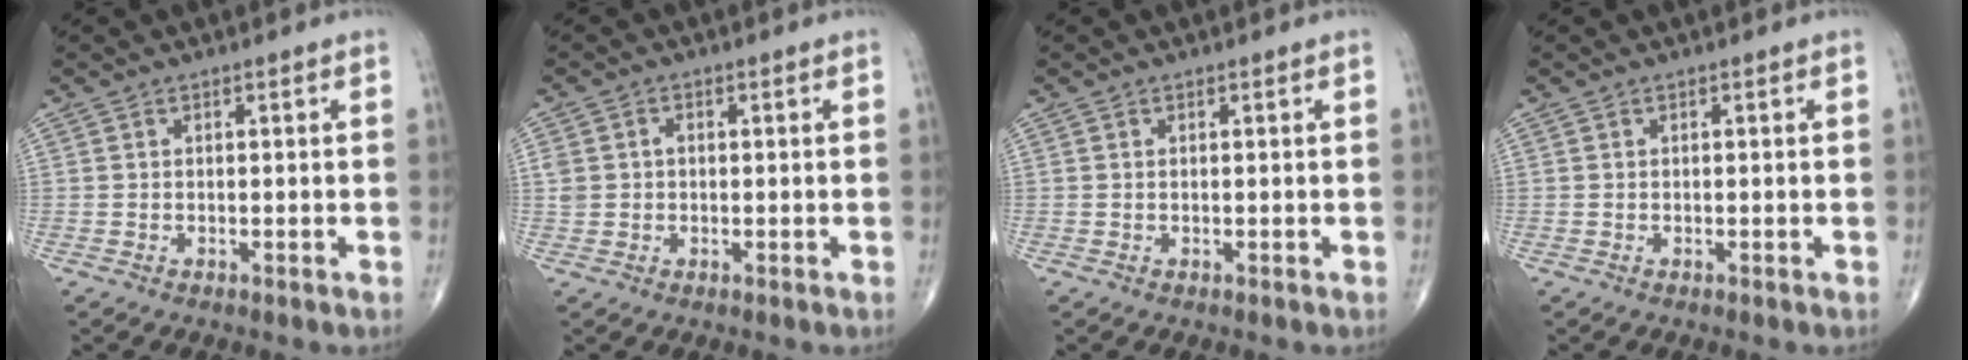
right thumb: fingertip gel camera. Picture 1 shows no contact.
{"total": 3.1, "force": [0.3, 2.6, 1.7], "torque": [-0.030, 0.010, 0.010]}
{"total": 0.0}
{"total": 0.0}